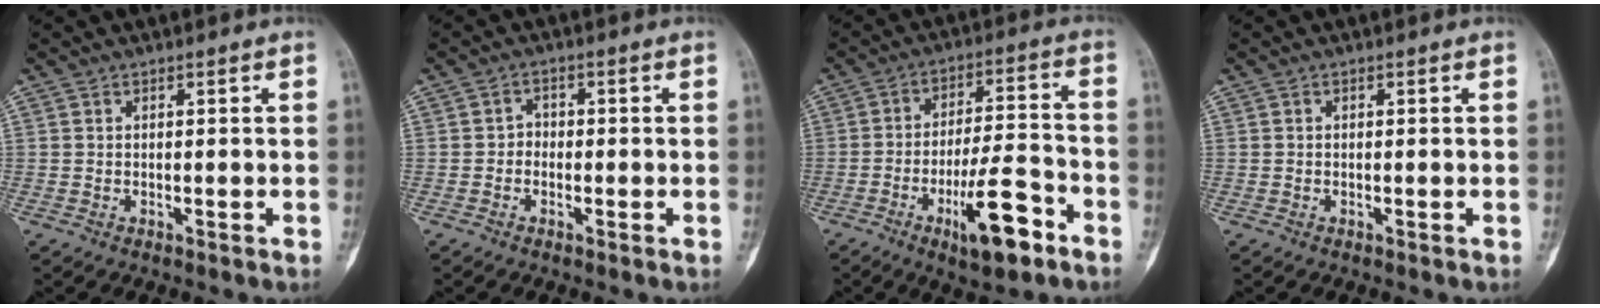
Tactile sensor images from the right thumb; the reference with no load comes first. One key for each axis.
{"total": 2.3, "fx": -0.7, "fy": 2.0, "fz": 1.0, "tx": 0.000, "ty": 0.009, "tz": -0.021}
{"total": 13.2, "fx": -6.8, "fy": 4.1, "fz": 10.6, "tx": -0.169, "ty": 0.041, "tz": -0.103}
{"total": 0.0}